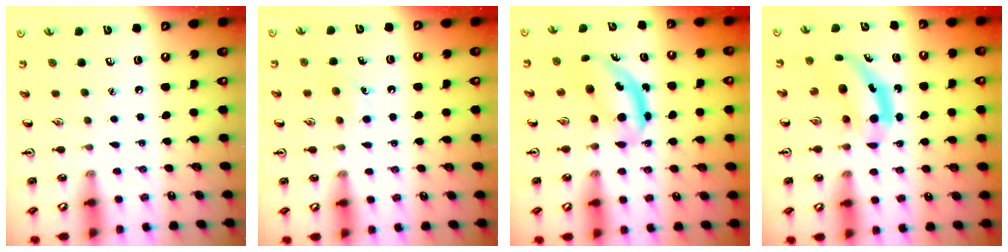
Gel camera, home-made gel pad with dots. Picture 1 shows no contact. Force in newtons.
{"total": 4.2, "press": 4.0, "slide": 1.3}
{"total": 5.3, "press": 5.2, "slide": 0.5}
{"total": 5.6, "press": 5.5, "slide": 0.8}